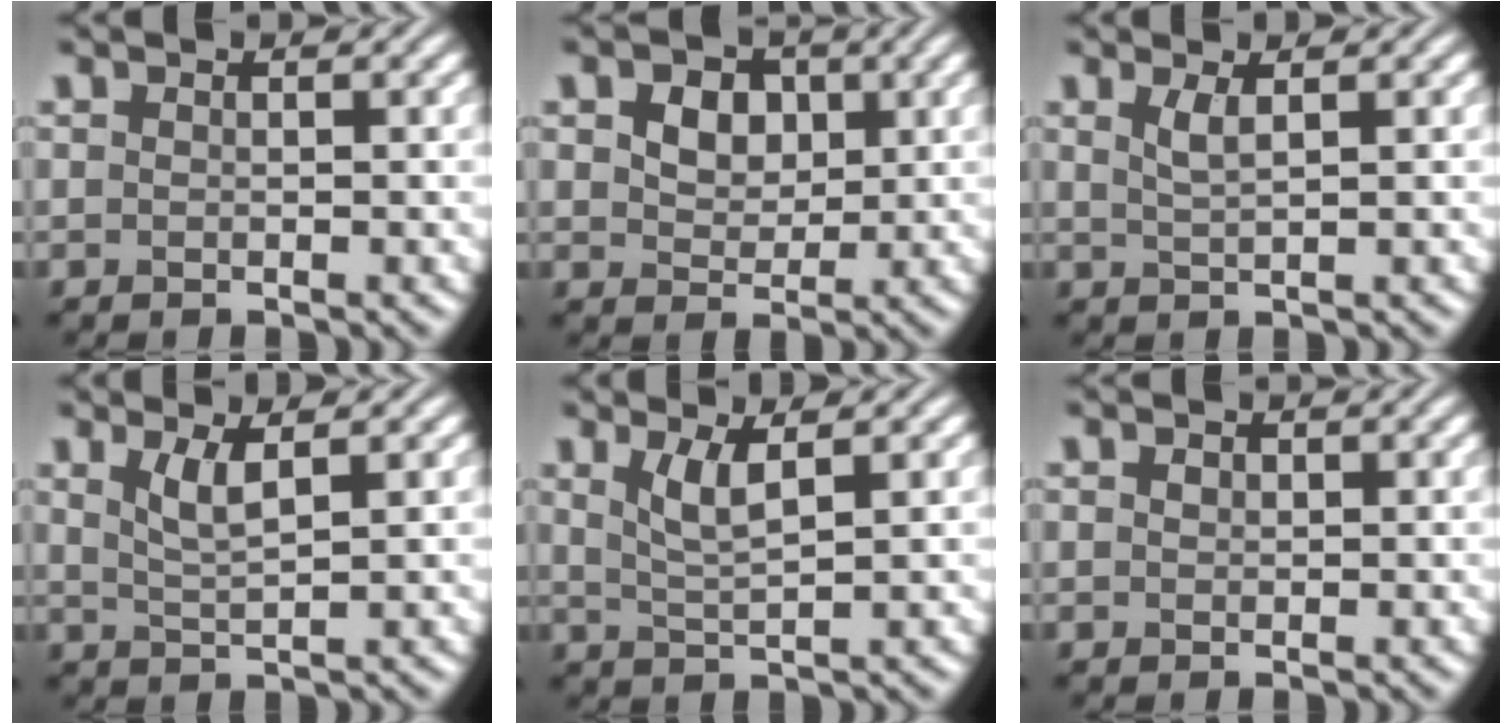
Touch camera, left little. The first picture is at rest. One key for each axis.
{"total": 5.0, "fx": 2.0, "fy": 3.5, "fz": 3.0, "tx": -0.060, "ty": 0.013, "tz": 0.021}
{"total": 1.6, "fx": 0.8, "fy": 0.4, "fz": 1.3, "tx": -0.028, "ty": 0.000, "tz": 0.014}
{"total": 2.3, "fx": 1.1, "fy": 0.5, "fz": 2.0, "tx": -0.039, "ty": -0.005, "tz": 0.025}
{"total": 2.6, "fx": 1.2, "fy": 0.6, "fz": 2.3, "tx": -0.047, "ty": -0.005, "tz": 0.028}
{"total": 0.6, "fx": 0.2, "fy": 0.5, "fz": 0.3, "tx": -0.007, "ty": 0.000, "tz": 0.003}